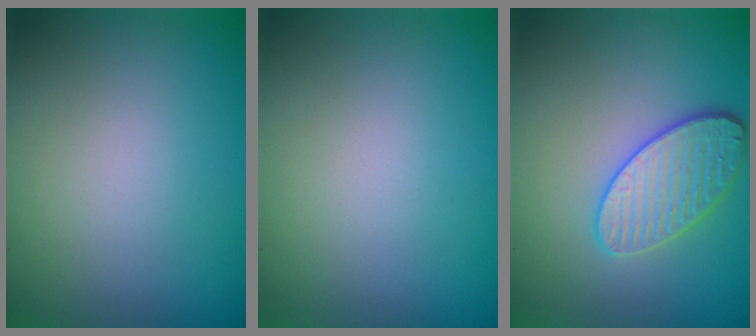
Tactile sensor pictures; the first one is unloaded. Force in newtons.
{"total": 0.0}
{"total": 3.8, "press": 3.5, "slide": 1.4}